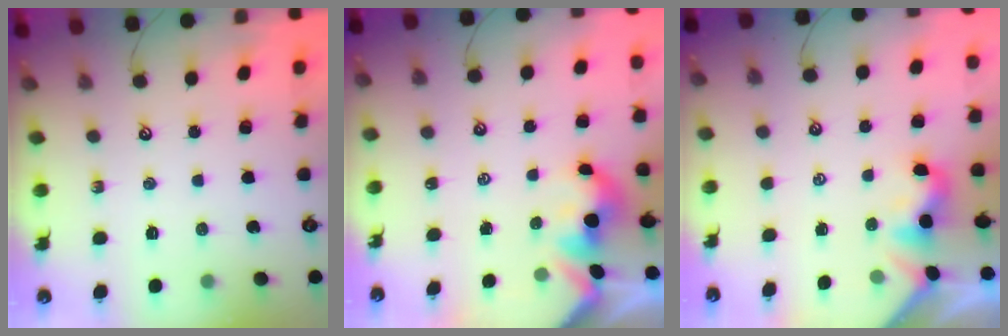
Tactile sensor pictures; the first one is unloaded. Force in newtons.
{"total": 2.1, "press": 2.1, "slide": 0.2}
{"total": 2.0, "press": 1.9, "slide": 0.5}